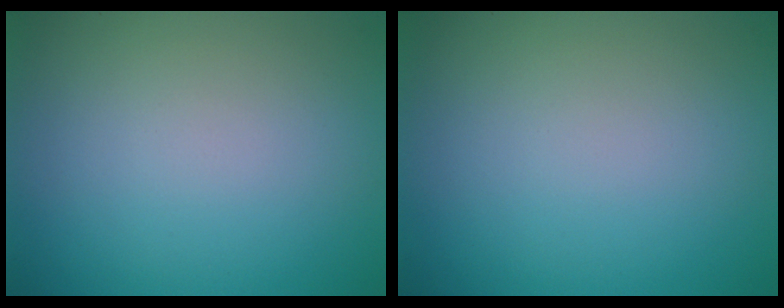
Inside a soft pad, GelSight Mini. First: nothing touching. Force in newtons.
{"total": 0.0}